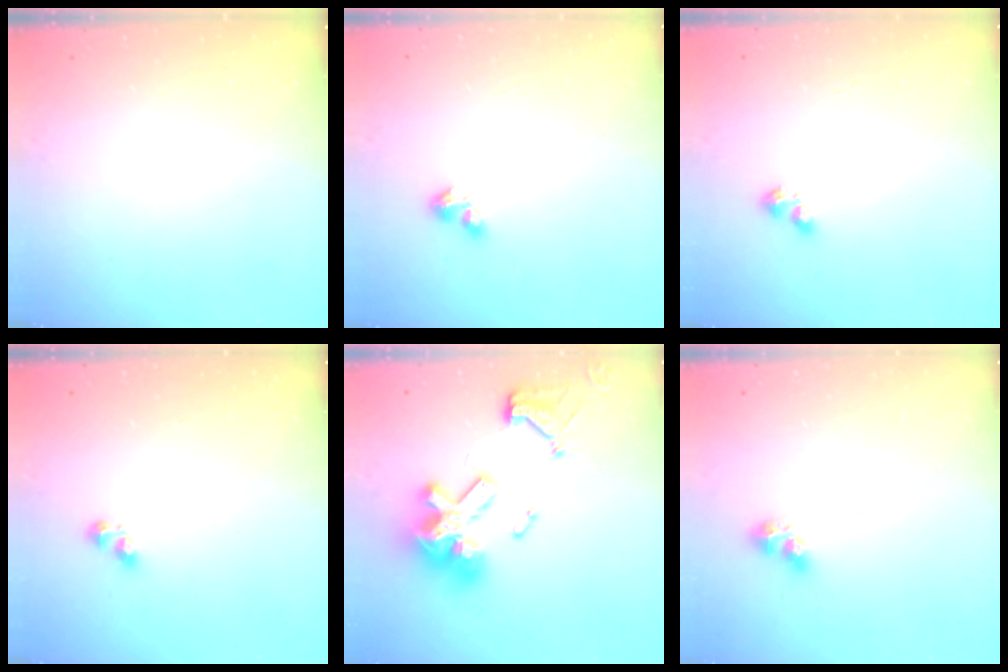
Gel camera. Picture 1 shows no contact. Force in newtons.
{"total": 3.4, "press": 3.4, "slide": 0.2}
{"total": 2.6, "press": 2.5, "slide": 0.5}
{"total": 2.8, "press": 2.8, "slide": 0.3}
{"total": 17.3, "press": 17.2, "slide": 1.9}
{"total": 6.1, "press": 6.1, "slide": 0.2}